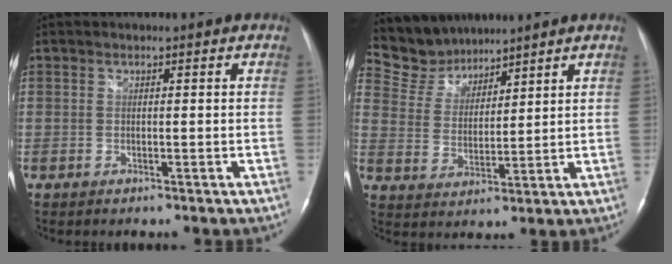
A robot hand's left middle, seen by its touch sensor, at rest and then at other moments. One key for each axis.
{"total": 7.3, "fx": 6.9, "fy": 2.3, "fz": -0.1, "tx": -0.011, "ty": 0.014, "tz": 0.149}